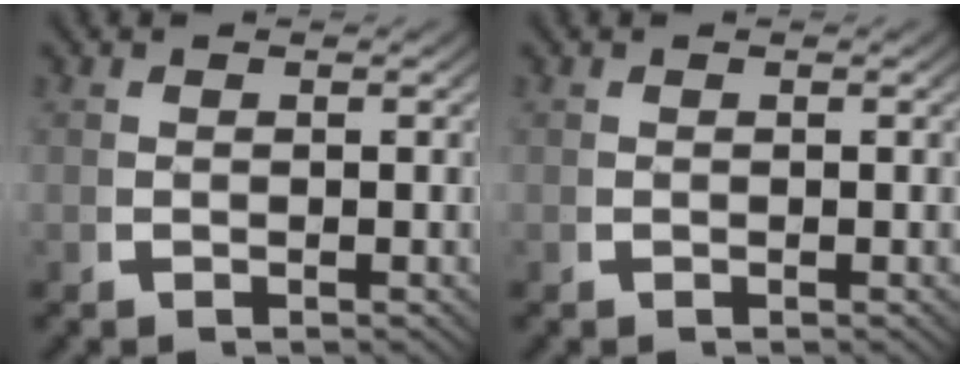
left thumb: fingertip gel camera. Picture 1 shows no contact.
{"total": 0.0}